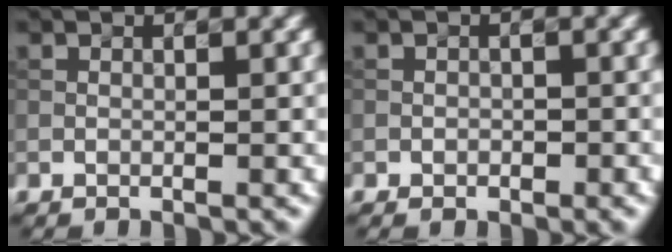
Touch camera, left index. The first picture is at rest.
{"total": 1.0, "force": [-0.4, 0.7, 0.5], "torque": [-0.005, -0.002, -0.008]}